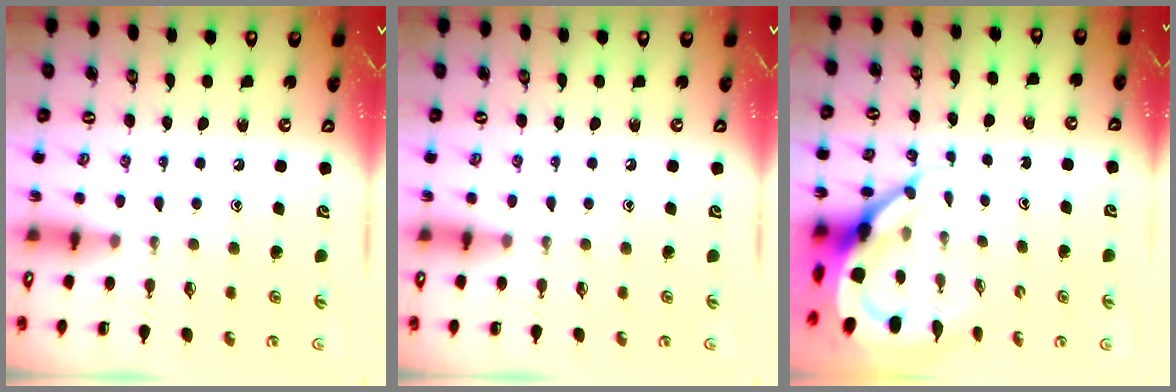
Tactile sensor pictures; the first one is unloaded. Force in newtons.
{"total": 0.0}
{"total": 8.0, "press": 7.9, "slide": 1.1}